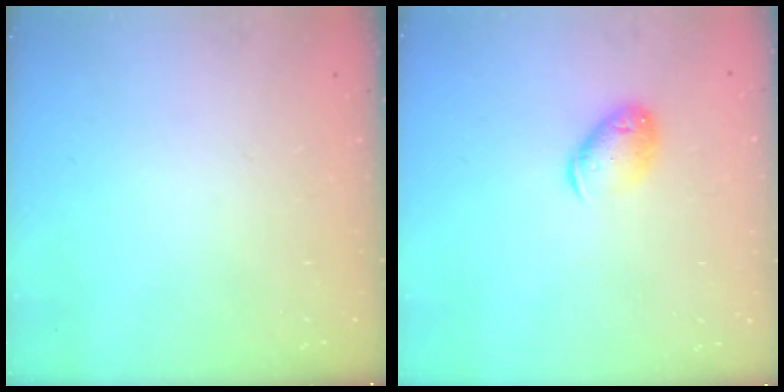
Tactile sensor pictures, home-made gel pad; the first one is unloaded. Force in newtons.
{"total": 9.2, "press": 9.1, "slide": 1.1}